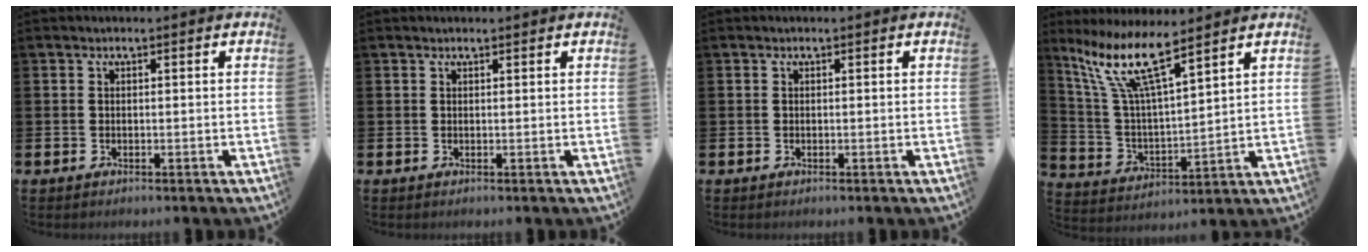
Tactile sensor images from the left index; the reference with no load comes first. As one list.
[{"total": 0.5, "force": [0.5, 0.1, 0.1], "torque": [0.003, -0.002, 0.008]}, {"total": 0.0}, {"total": 10.8, "force": [8.2, 2.0, 6.7], "torque": [-0.159, -0.034, 0.142]}]